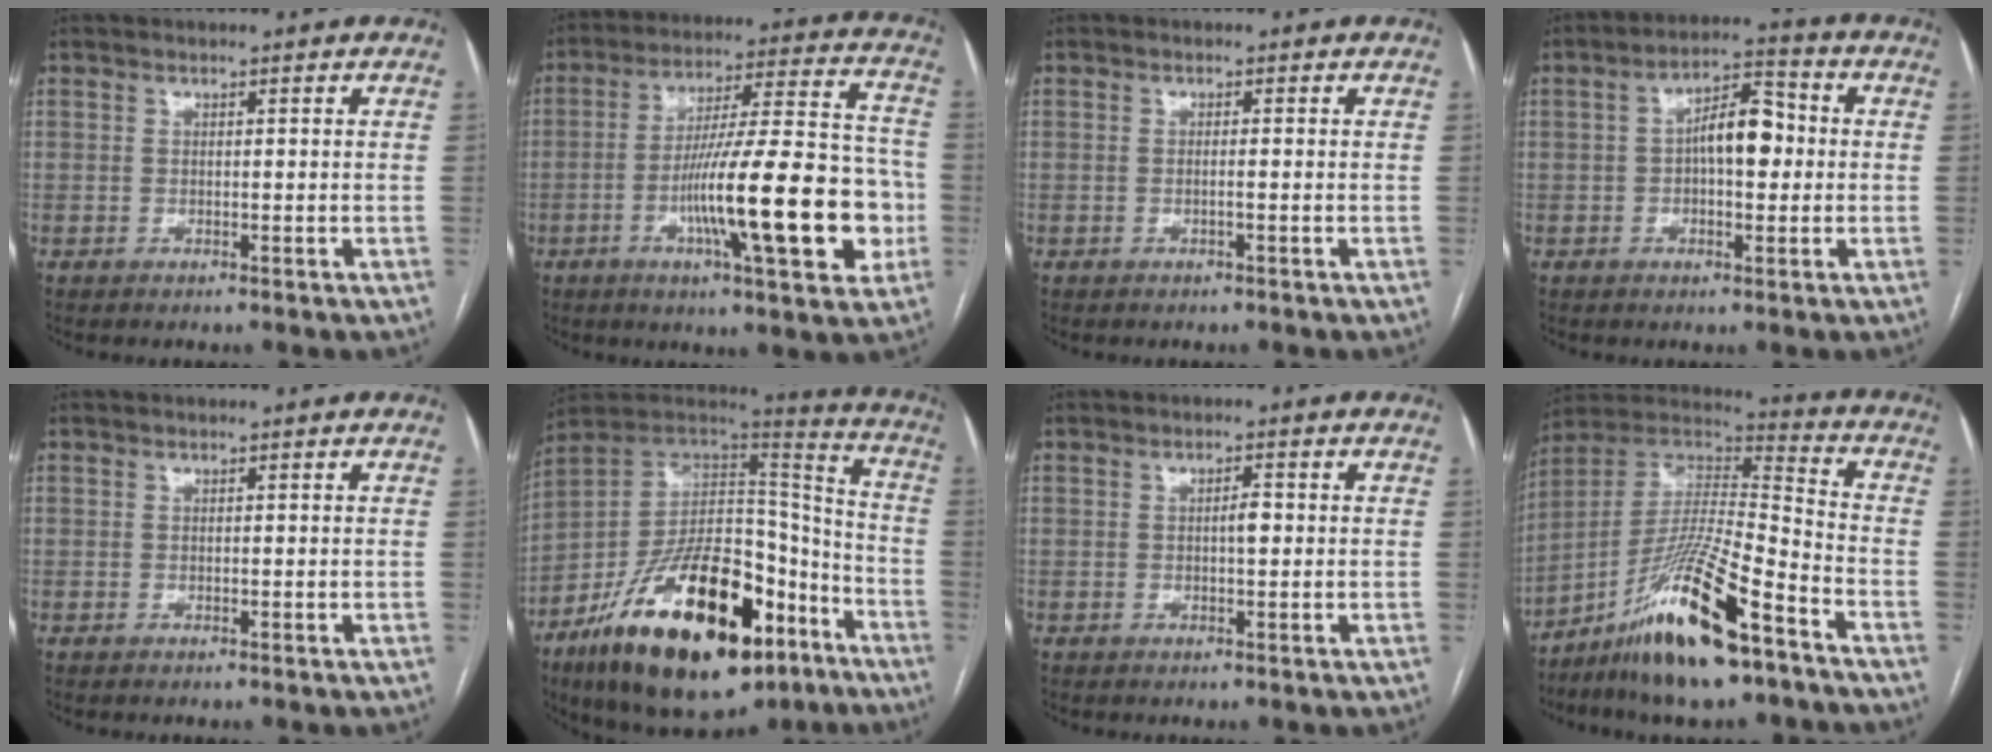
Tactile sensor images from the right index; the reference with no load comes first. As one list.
[{"total": 20.9, "force": [-5.3, 3.1, 20.0], "torque": [-0.291, 0.015, -0.076]}, {"total": 0.7, "force": [-0.2, -0.1, 0.7], "torque": [-0.013, 0.001, -0.002]}, {"total": 7.7, "force": [0.0, 3.1, 7.0], "torque": [-0.118, 0.026, -0.003]}, {"total": 0.0}, {"total": 31.0, "force": [-16.7, 12.9, 22.7], "torque": [-0.375, 0.003, -0.266]}, {"total": 1.9, "force": [0.0, 0.5, 1.8], "torque": [-0.030, 0.003, 0.000]}, {"total": 18.9, "force": [-11.4, 2.4, 14.9], "torque": [-0.303, -0.011, -0.206]}]